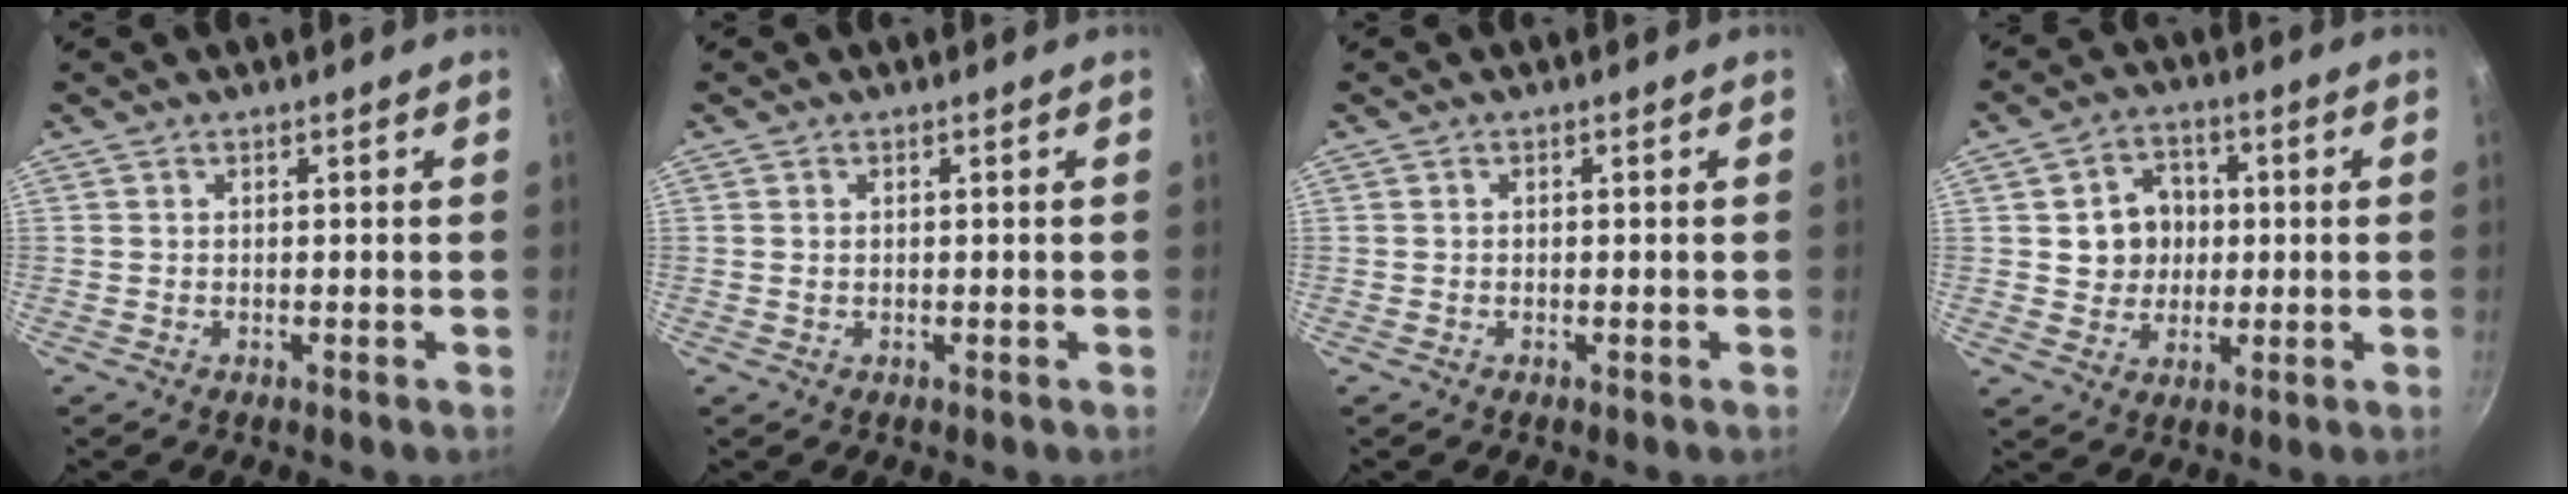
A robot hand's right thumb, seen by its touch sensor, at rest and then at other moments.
{"total": 0.9, "force": [0.1, 0.7, 0.6], "torque": [-0.009, 0.002, 0.001]}
{"total": 0.0}
{"total": 8.5, "force": [0.9, 7.6, 3.9], "torque": [-0.026, 0.008, 0.014]}